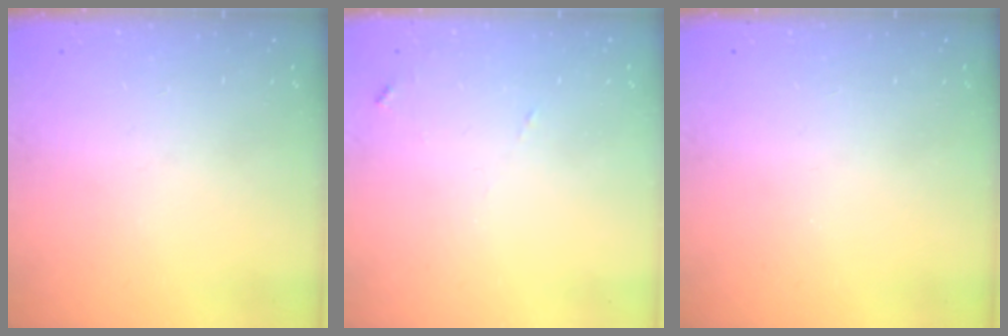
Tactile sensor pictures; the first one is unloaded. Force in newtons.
{"total": 6.3, "press": 6.3, "slide": 0.5}
{"total": 0.0}